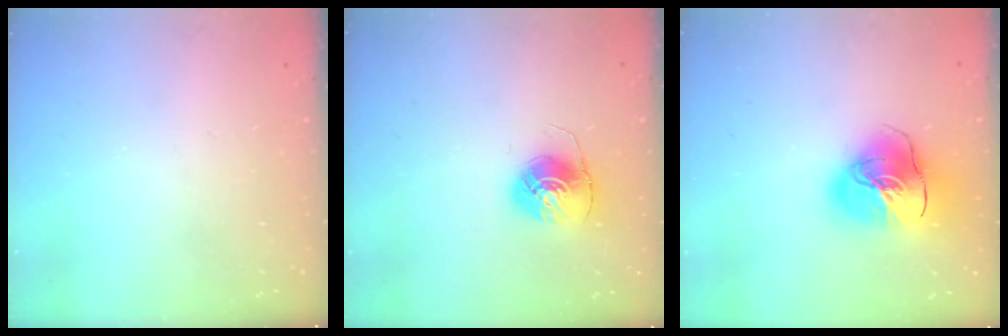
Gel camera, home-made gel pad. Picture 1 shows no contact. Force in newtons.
{"total": 7.9, "press": 7.9, "slide": 0.1}
{"total": 18.1, "press": 17.9, "slide": 2.6}